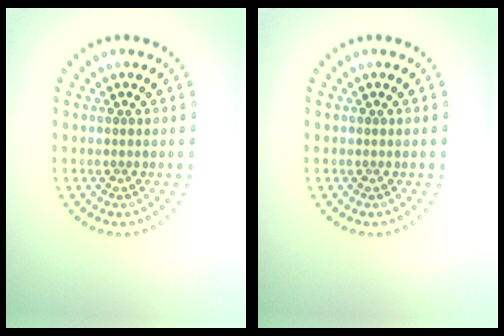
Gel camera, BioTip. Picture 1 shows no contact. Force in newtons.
{"total": 0.0}